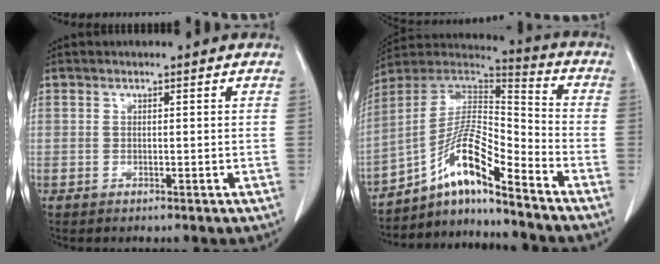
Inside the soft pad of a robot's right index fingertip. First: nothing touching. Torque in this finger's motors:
{"motor_torque": [1.10, -0.81, 0.28, 0.17]}